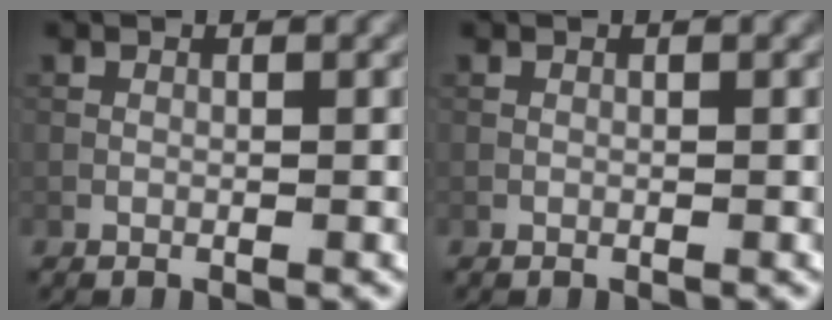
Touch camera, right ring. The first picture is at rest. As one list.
[{"total": 0.0}]